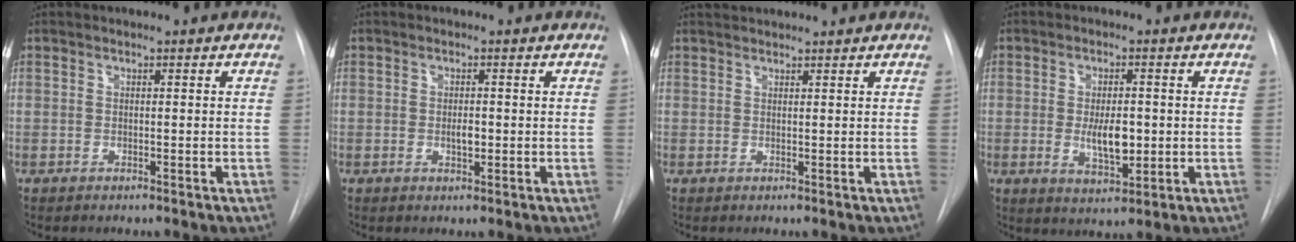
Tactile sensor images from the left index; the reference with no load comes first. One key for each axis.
{"total": 1.6, "fx": -0.3, "fy": 0.8, "fz": 1.4, "tx": -0.025, "ty": -0.002, "tz": -0.004}
{"total": 3.7, "fx": 3.6, "fy": 0.2, "fz": 0.8, "tx": -0.012, "ty": 0.034, "tz": 0.055}
{"total": 5.9, "fx": -0.4, "fy": 2.5, "fz": 5.3, "tx": -0.091, "ty": -0.010, "tz": -0.003}